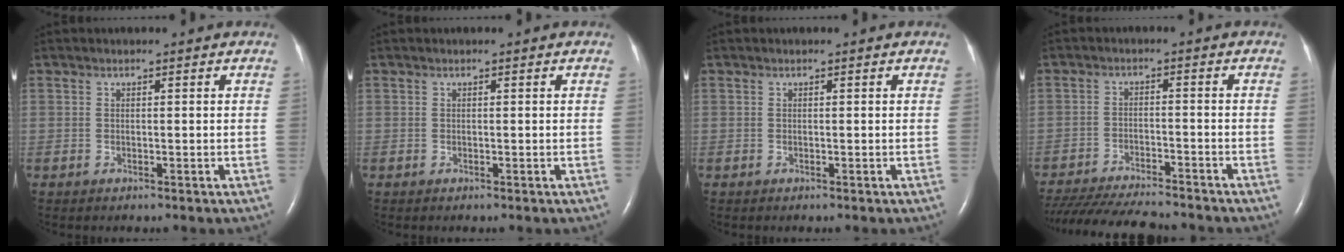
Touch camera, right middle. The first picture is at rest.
{"total": 0.0}
{"total": 0.0}
{"total": 16.1, "force": [-14.6, 2.1, 6.6], "torque": [-0.134, -0.034, -0.219]}